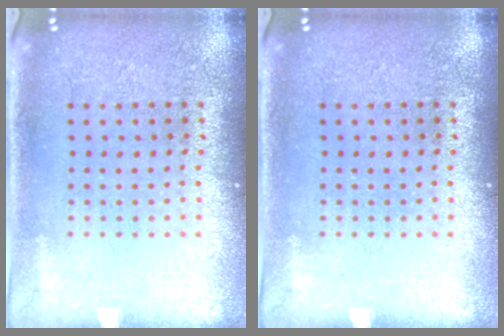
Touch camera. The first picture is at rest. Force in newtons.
{"total": 0.0}